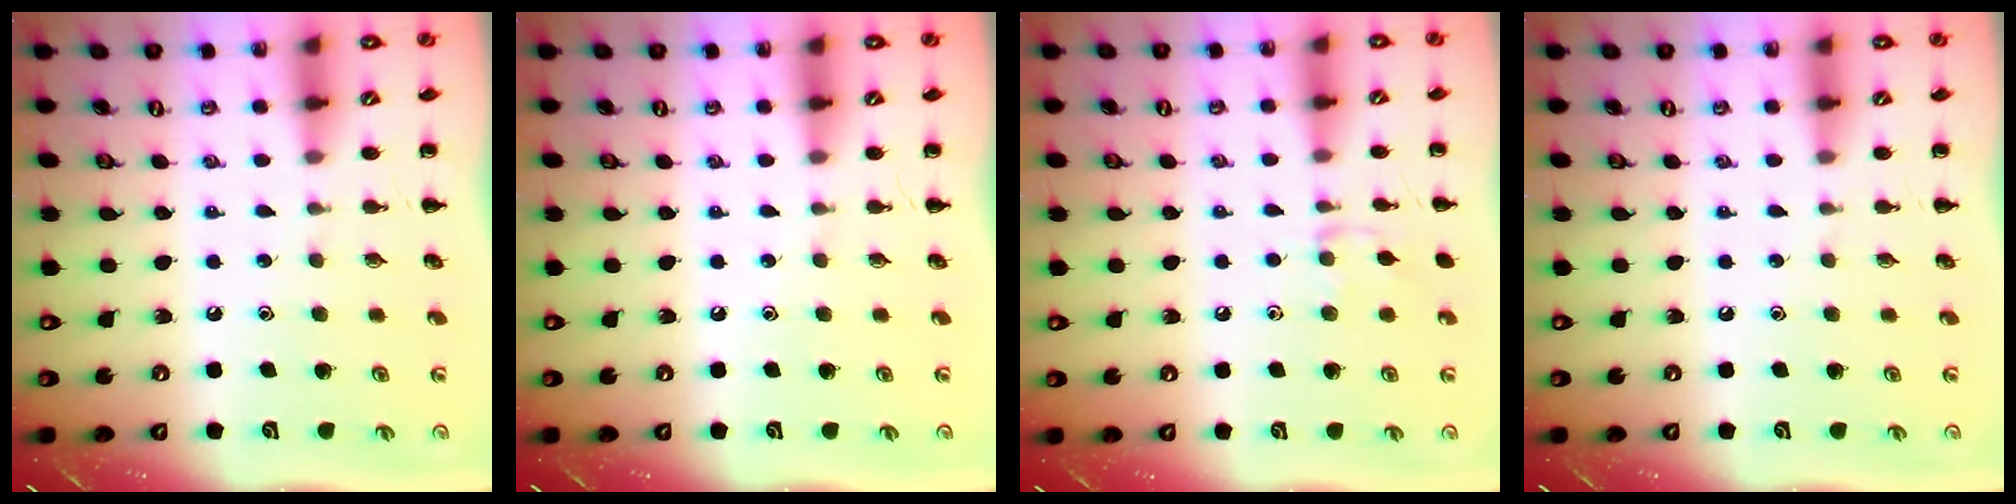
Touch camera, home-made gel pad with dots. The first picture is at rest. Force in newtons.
{"total": 0.0}
{"total": 7.5, "press": 7.3, "slide": 1.8}
{"total": 0.0}